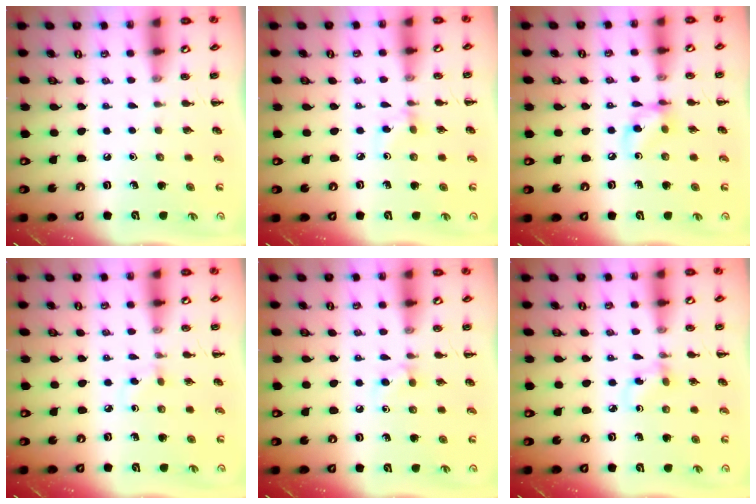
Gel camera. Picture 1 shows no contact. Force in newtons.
{"total": 2.6, "press": 2.5, "slide": 0.8}
{"total": 7.7, "press": 7.7, "slide": 0.6}
{"total": 2.0, "press": 1.7, "slide": 1.0}
{"total": 4.2, "press": 4.0, "slide": 1.5}
{"total": 3.4, "press": 3.2, "slide": 1.1}